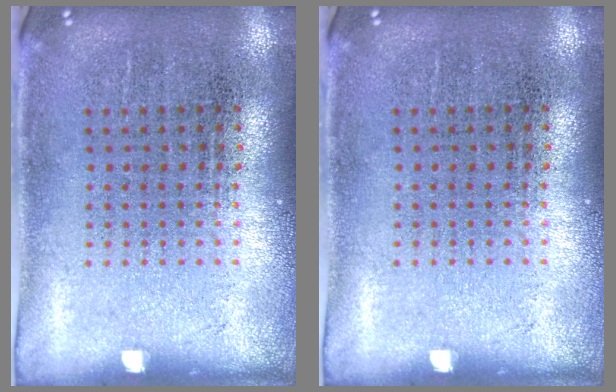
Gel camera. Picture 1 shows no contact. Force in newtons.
{"total": 0.0}